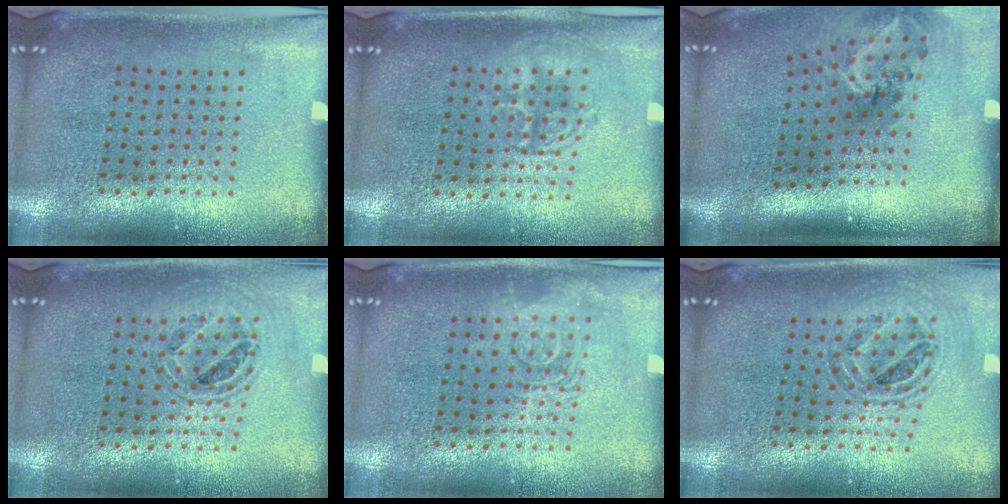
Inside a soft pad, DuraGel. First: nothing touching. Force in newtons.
{"total": 1.3, "press": 1.3, "slide": 0.2}
{"total": 2.0, "press": 1.3, "slide": 1.5}
{"total": 0.8, "press": 0.8, "slide": 0.1}
{"total": 1.6, "press": 1.6, "slide": 0.3}
{"total": 1.0, "press": 1.0, "slide": 0.1}